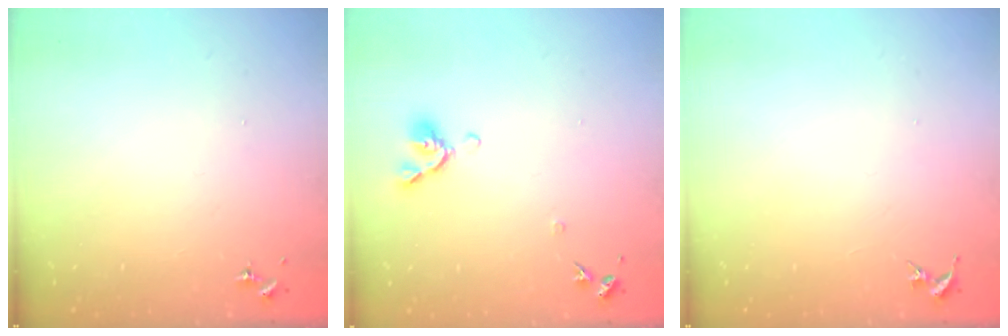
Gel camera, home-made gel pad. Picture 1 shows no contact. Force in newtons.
{"total": 7.9, "press": 7.8, "slide": 1.5}
{"total": 0.0}